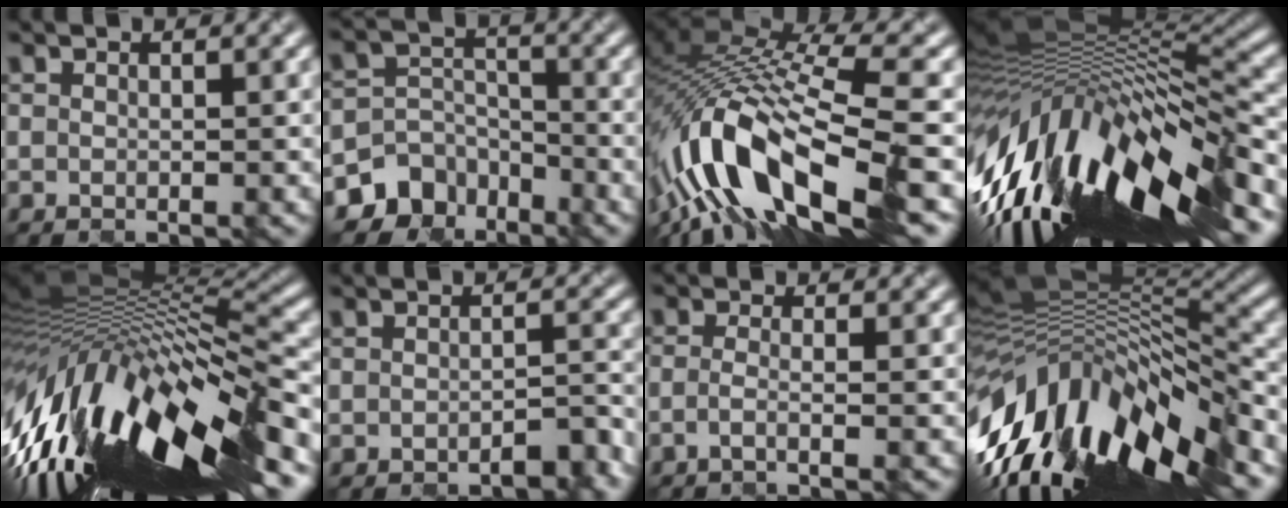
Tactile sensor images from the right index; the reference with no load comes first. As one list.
[{"total": 6.9, "force": [-5.3, 4.4, 0.3], "torque": [0.013, -0.007, -0.093]}, {"total": 13.1, "force": [-6.3, 4.4, 10.6], "torque": [-0.214, 0.008, -0.106]}, {"total": 15.5, "force": [-5.7, 5.2, 13.4], "torque": [-0.250, 0.018, -0.100]}, {"total": 17.0, "force": [-6.3, 5.1, 15.0], "torque": [-0.271, 0.015, -0.114]}, {"total": 2.5, "force": [-1.7, 0.8, 1.6], "torque": [-0.025, -0.002, -0.022]}, {"total": 1.9, "force": [-0.9, 0.6, 1.5], "torque": [-0.012, -0.010, -0.031]}, {"total": 15.2, "force": [-6.6, 5.9, 12.4], "torque": [-0.233, 0.005, -0.120]}]